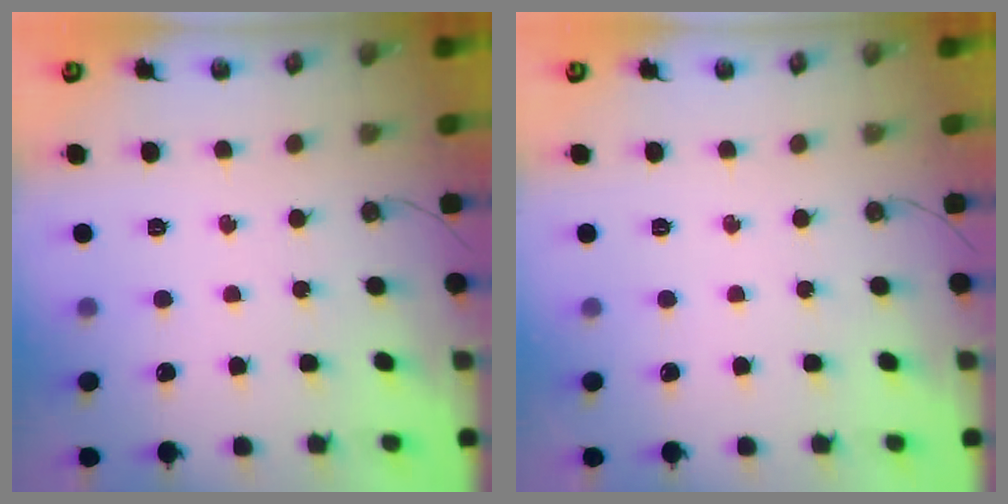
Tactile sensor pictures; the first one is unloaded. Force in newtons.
{"total": 0.0}